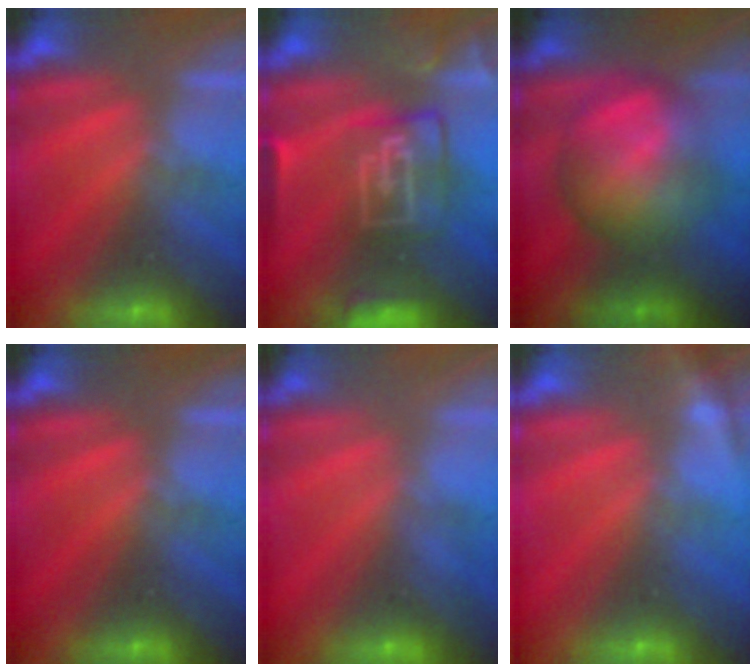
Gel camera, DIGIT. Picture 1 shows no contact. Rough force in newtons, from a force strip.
{"total": 9.2}
{"total": 7.6}
{"total": 0.0}
{"total": 5.3}
{"total": 1.7}